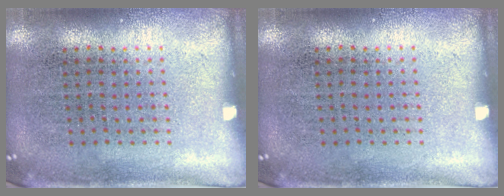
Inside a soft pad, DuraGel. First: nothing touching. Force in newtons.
{"total": 0.0}